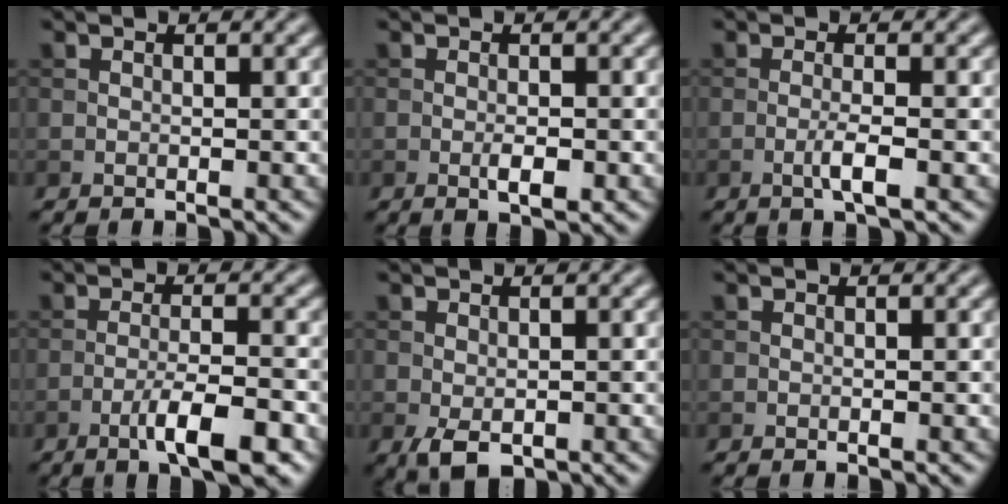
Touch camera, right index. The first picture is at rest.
{"total": 1.8, "force": [-0.6, 0.5, 1.6], "torque": [-0.029, -0.001, -0.010]}
{"total": 2.2, "force": [-0.7, 0.2, 2.0], "torque": [-0.039, 0.003, -0.018]}
{"total": 5.1, "force": [-2.7, 0.9, 4.2], "torque": [-0.074, 0.003, -0.045]}
{"total": 2.5, "force": [-0.9, 1.3, 1.8], "torque": [-0.041, -0.010, -0.013]}
{"total": 0.0}